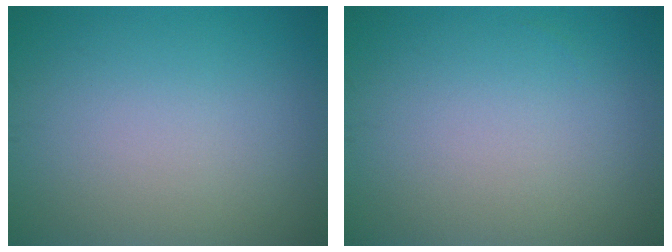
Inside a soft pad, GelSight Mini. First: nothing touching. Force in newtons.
{"total": 0.0}